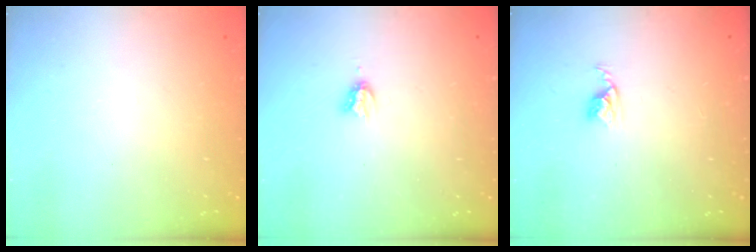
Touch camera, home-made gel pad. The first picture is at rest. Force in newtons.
{"total": 4.0, "press": 4.0, "slide": 0.4}
{"total": 2.5, "press": 2.5, "slide": 0.4}